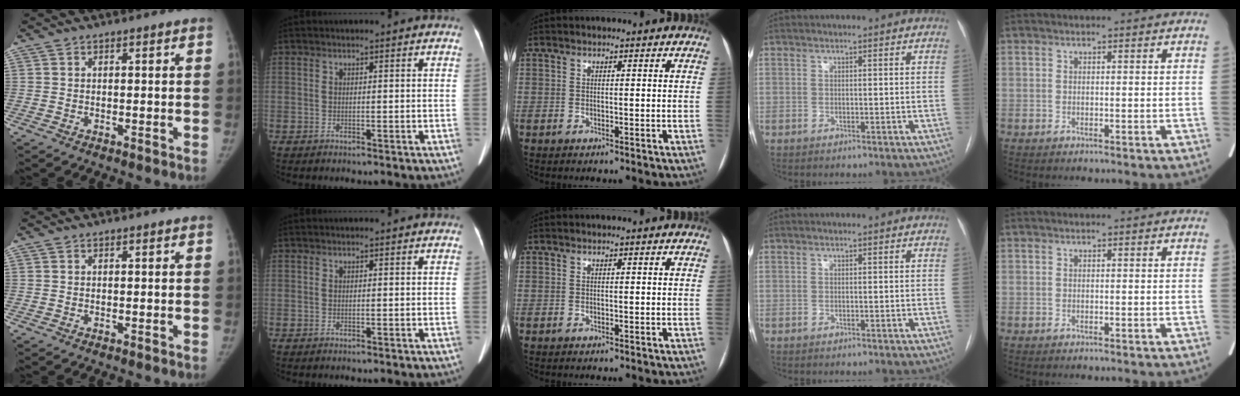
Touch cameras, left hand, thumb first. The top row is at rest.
{}